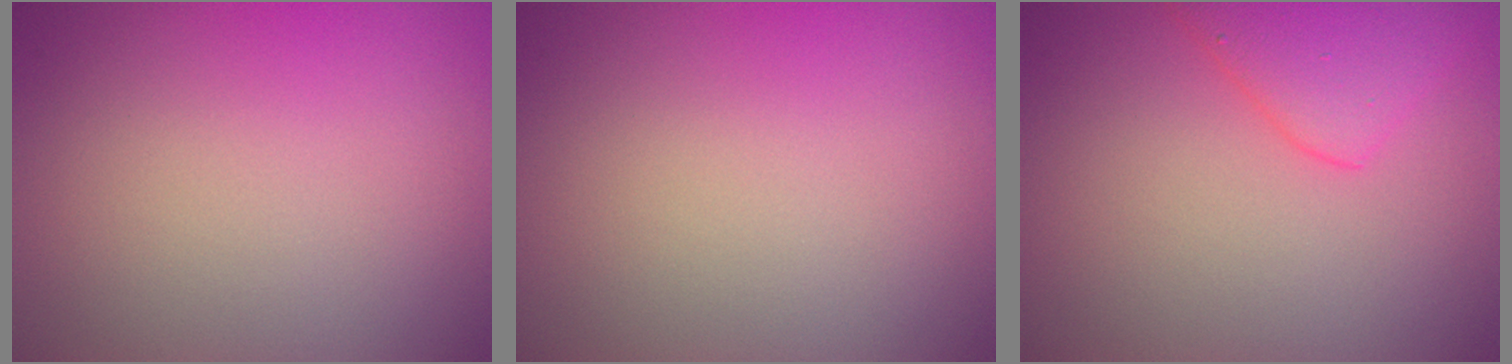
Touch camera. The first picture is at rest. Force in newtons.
{"total": 0.0}
{"total": 2.9, "press": 2.9, "slide": 0.0}